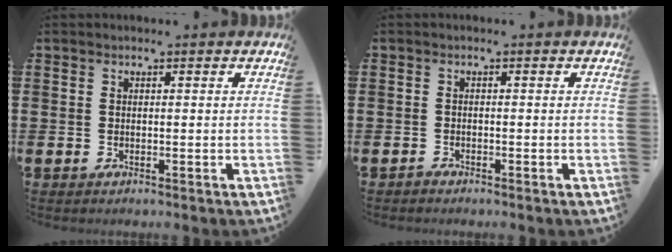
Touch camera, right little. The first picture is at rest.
{"total": 0.6, "force": [-0.6, 0.1, 0.0], "torque": [-0.001, -0.002, -0.014]}